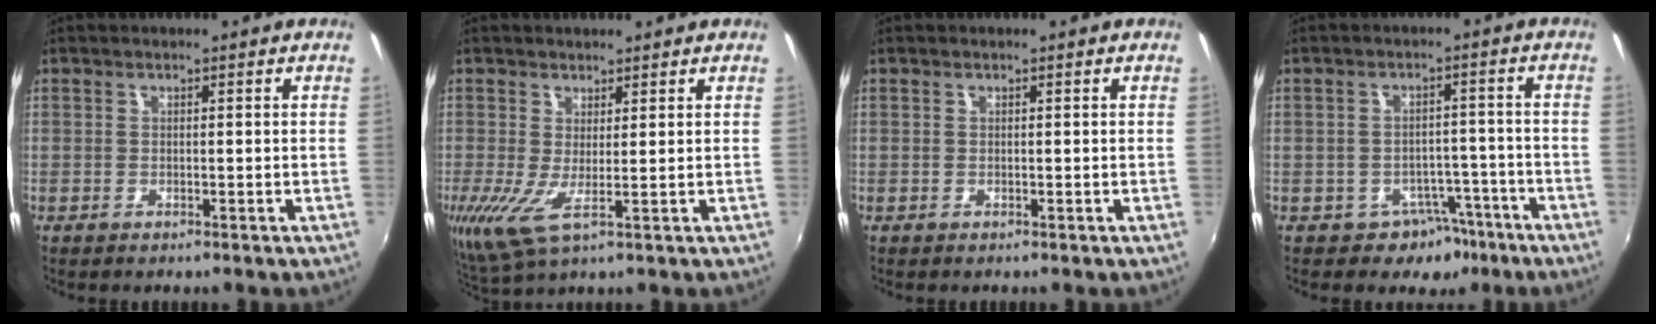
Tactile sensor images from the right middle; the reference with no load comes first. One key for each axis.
{"total": 4.9, "fx": 0.7, "fy": 0.7, "fz": 4.8, "tx": -0.095, "ty": -0.017, "tz": 0.008}
{"total": 0.0}
{"total": 6.3, "fx": -4.2, "fy": 4.5, "fz": 1.4, "tx": -0.029, "ty": 0.023, "tz": -0.044}